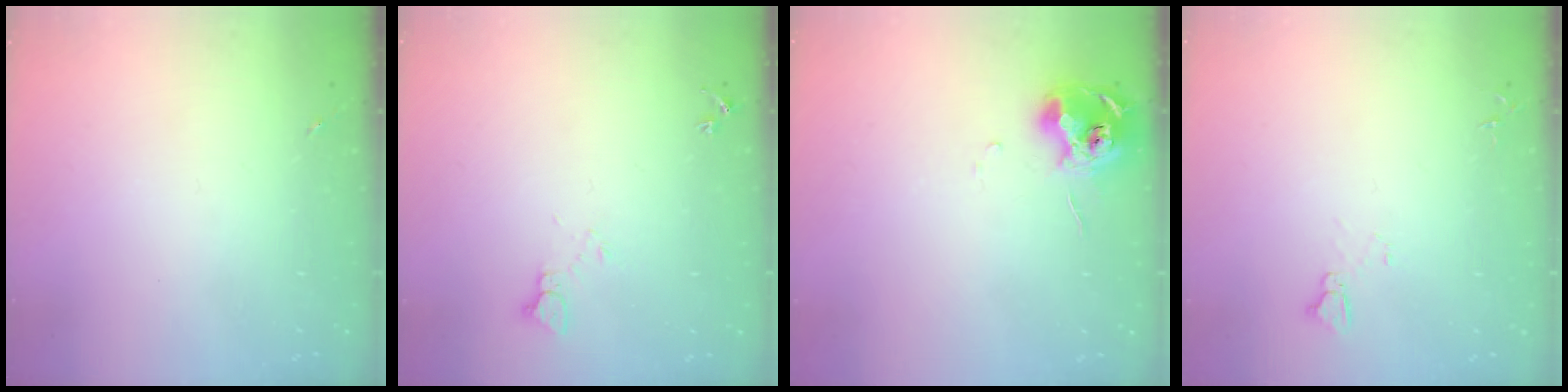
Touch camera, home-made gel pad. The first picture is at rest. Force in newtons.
{"total": 4.4, "press": 4.3, "slide": 0.4}
{"total": 11.7, "press": 11.6, "slide": 1.0}
{"total": 4.1, "press": 4.1, "slide": 0.4}